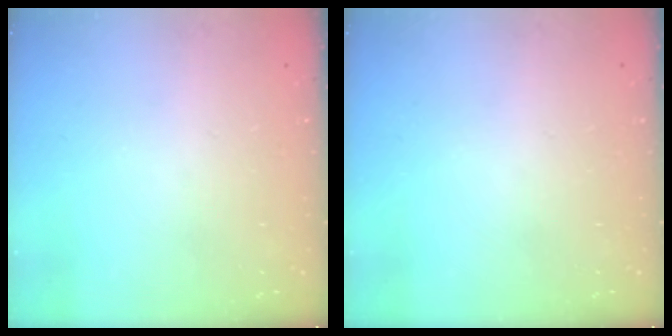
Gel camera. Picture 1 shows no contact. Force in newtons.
{"total": 0.0}